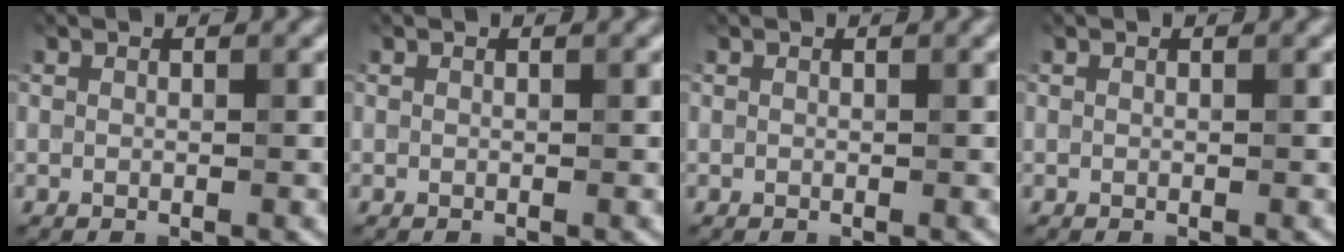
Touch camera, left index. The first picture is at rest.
{"total": 0.0}
{"total": 0.0}
{"total": 0.0}